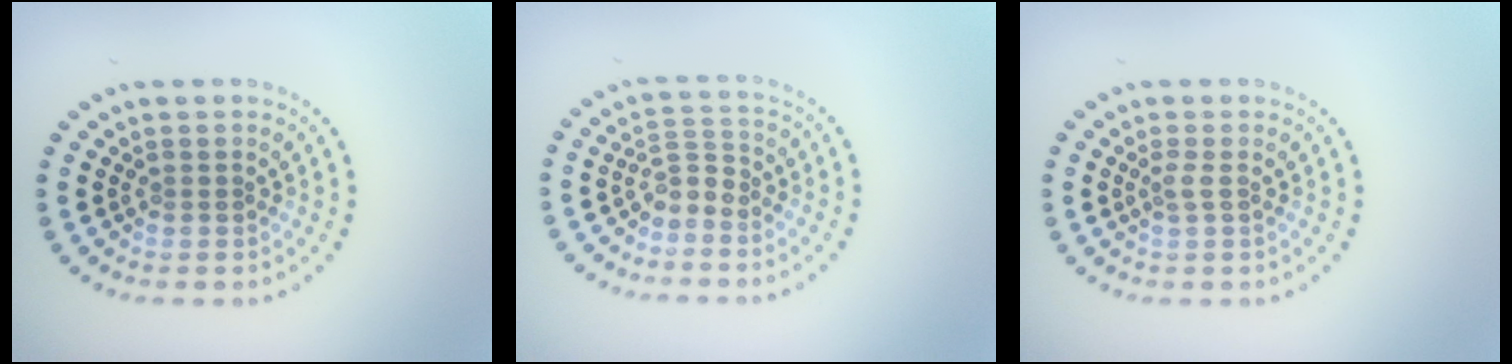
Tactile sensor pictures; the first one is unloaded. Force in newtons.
{"total": 2.0, "press": 1.4, "slide": 1.4}
{"total": 0.9, "press": 0.7, "slide": 0.6}